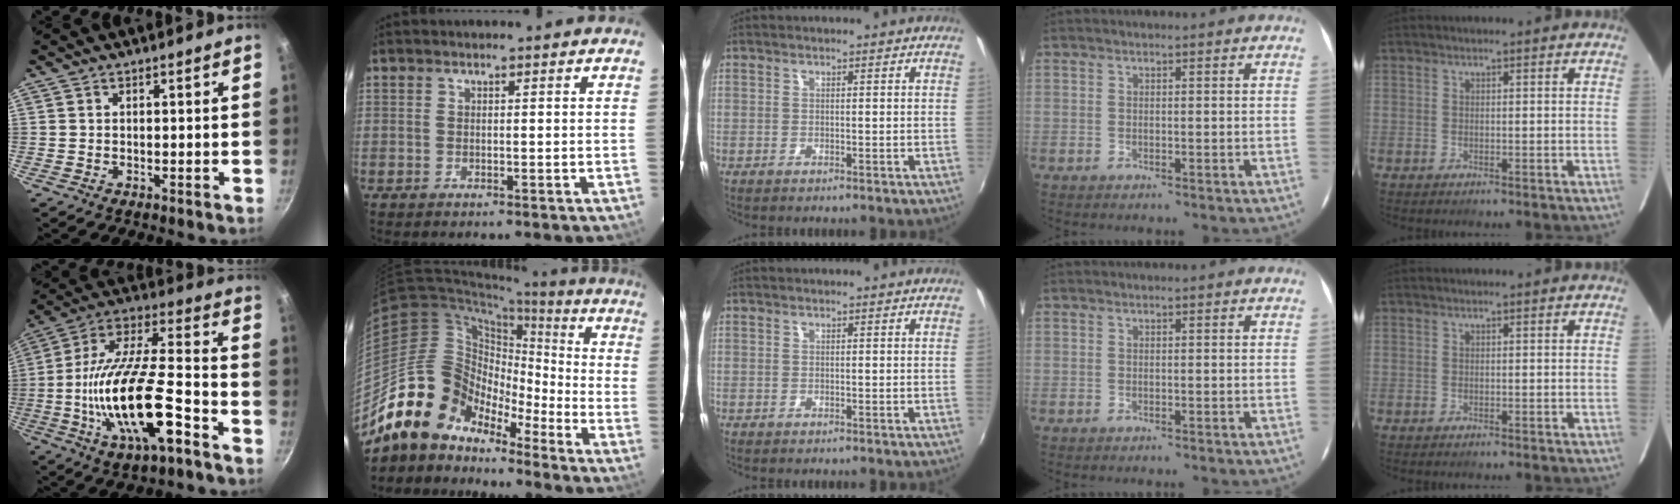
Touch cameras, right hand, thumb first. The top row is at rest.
{"thumb": {"total": 22.3, "force": [-7.9, 7.4, 19.5], "torque": [-0.348, 0.031, -0.148]}, "index": {"total": 16.3, "force": [-12.6, 9.3, 4.4], "torque": [-0.092, 0.039, -0.236]}}